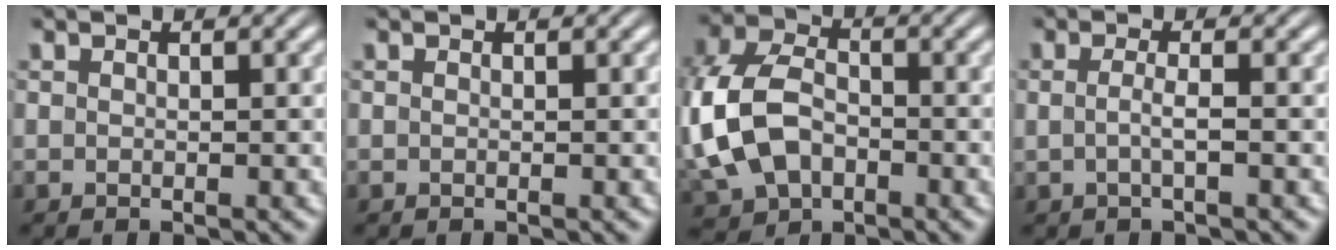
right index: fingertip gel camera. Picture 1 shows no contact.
{"total": 0.0}
{"total": 9.8, "force": [-1.2, 8.0, 5.4], "torque": [-0.151, -0.037, -0.007]}
{"total": 1.6, "force": [-0.4, 0.2, 1.5], "torque": [-0.035, -0.009, -0.003]}